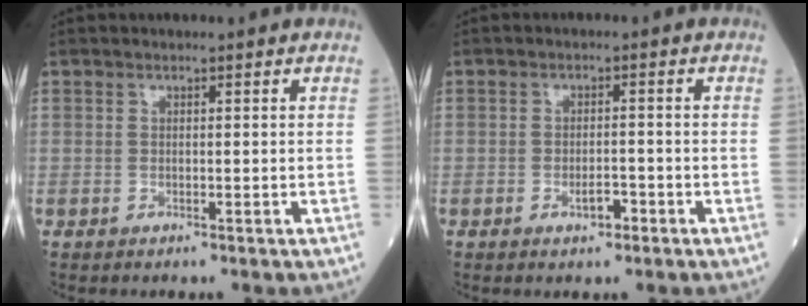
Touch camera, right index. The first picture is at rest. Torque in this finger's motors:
{"motor_torque": [0.25, -0.08, 0.07, 0.03]}